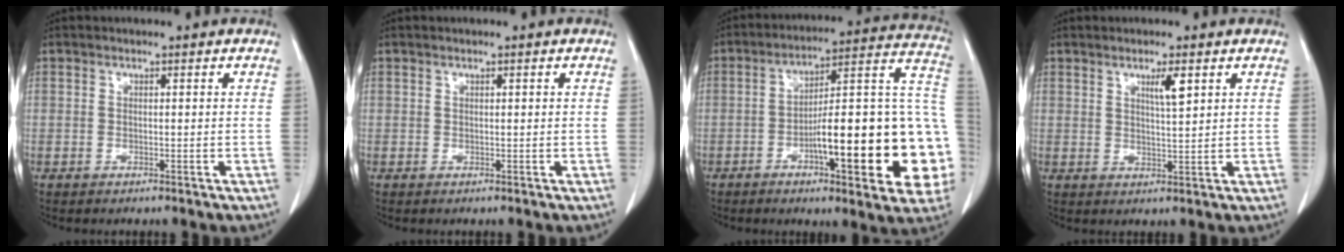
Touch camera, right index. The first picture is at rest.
{"total": 0.0}
{"total": 24.3, "force": [-6.0, 4.2, 23.1], "torque": [-0.239, 0.024, -0.073]}
{"total": 3.3, "force": [1.7, 0.3, 2.8], "torque": [-0.050, -0.003, 0.030]}